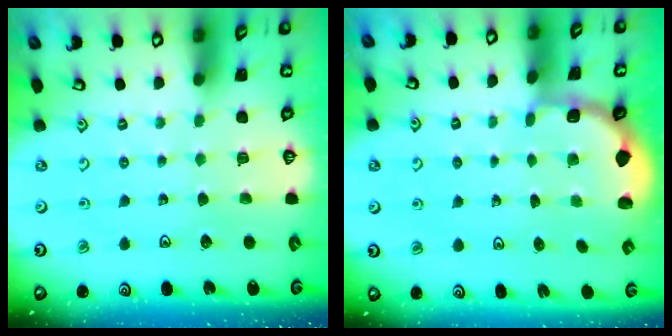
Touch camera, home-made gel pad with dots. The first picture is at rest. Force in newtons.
{"total": 1.9, "press": 1.8, "slide": 0.7}